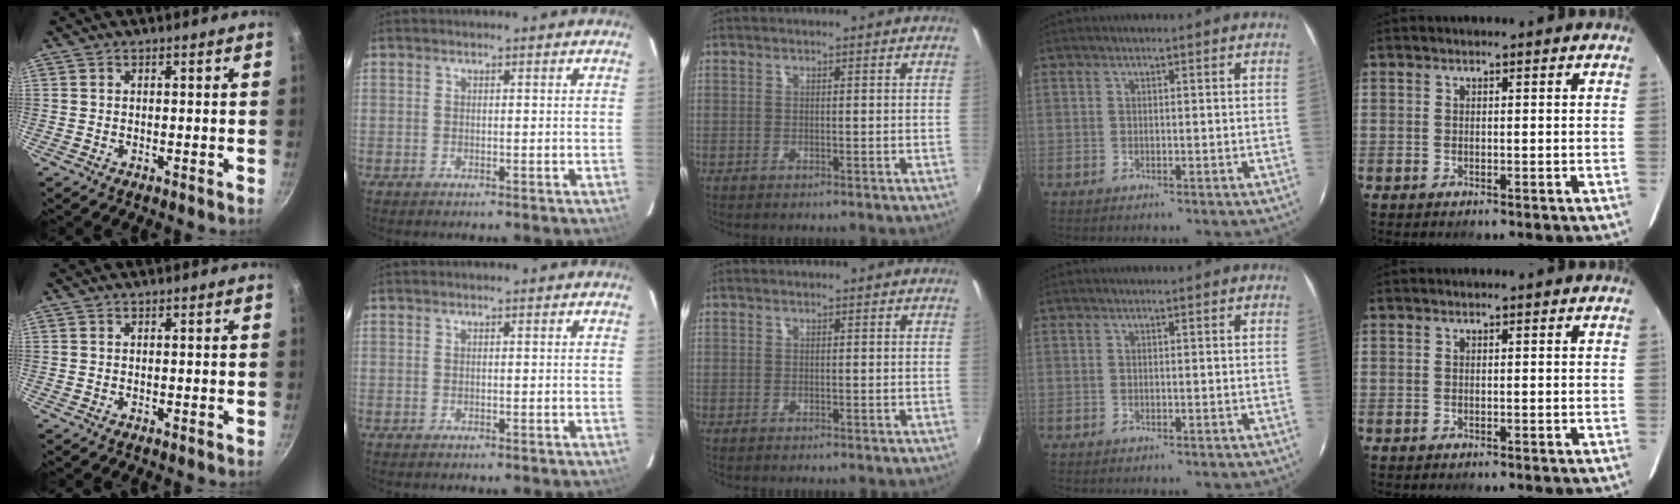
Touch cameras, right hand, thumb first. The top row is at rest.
{}